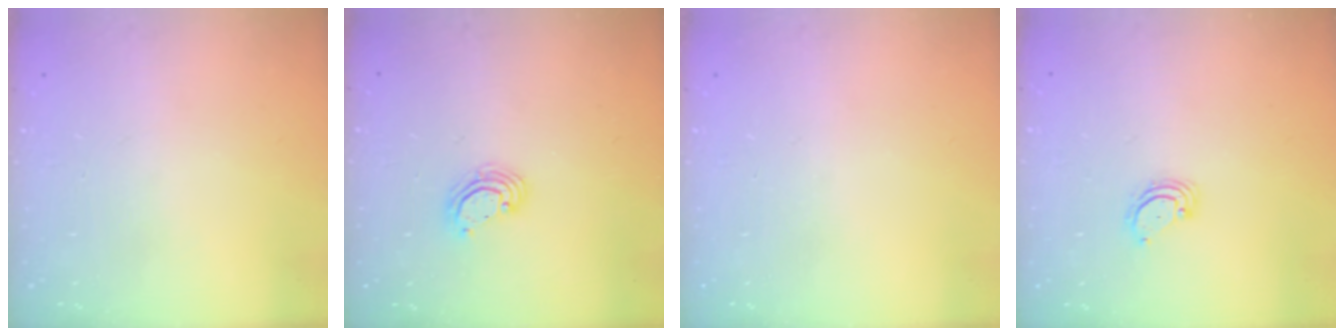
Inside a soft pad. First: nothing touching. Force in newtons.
{"total": 3.6, "press": 3.6, "slide": 0.2}
{"total": 0.0}
{"total": 2.8, "press": 2.8, "slide": 0.3}